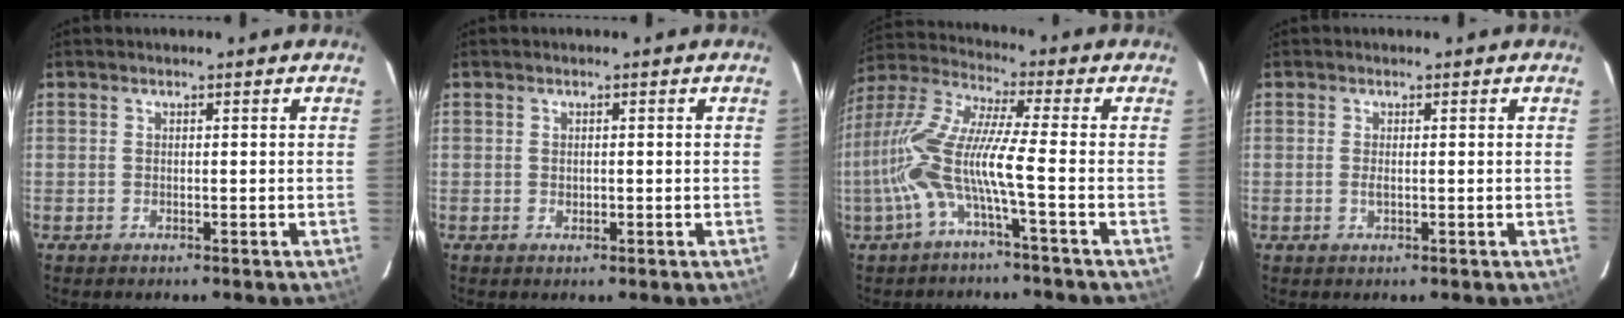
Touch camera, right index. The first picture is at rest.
{"total": 0.8, "force": [-0.1, 0.7, 0.4], "torque": [-0.003, 0.000, 0.001]}
{"total": 12.2, "force": [-3.9, -0.1, 11.6], "torque": [-0.233, -0.001, -0.079]}
{"total": 1.2, "force": [-0.2, 0.4, 1.1], "torque": [-0.023, -0.001, -0.003]}